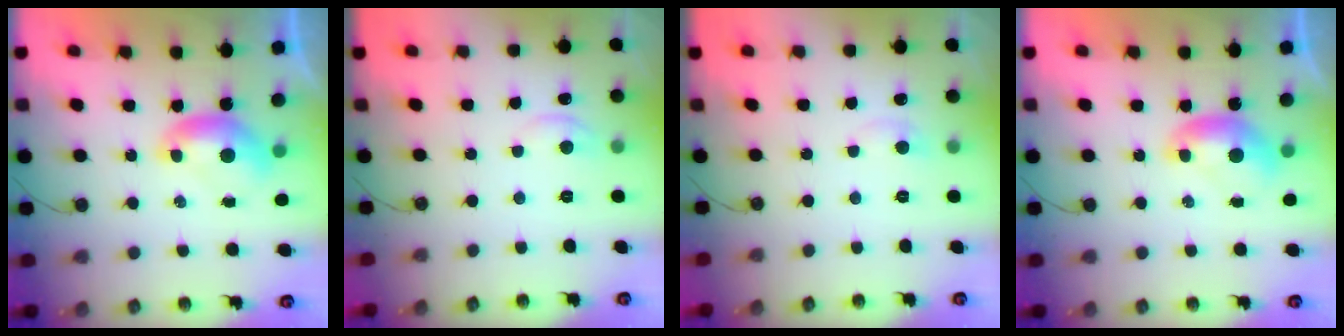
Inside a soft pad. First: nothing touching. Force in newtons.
{"total": 1.3, "press": 1.2, "slide": 0.4}
{"total": 1.0, "press": 0.7, "slide": 0.8}
{"total": 0.0}